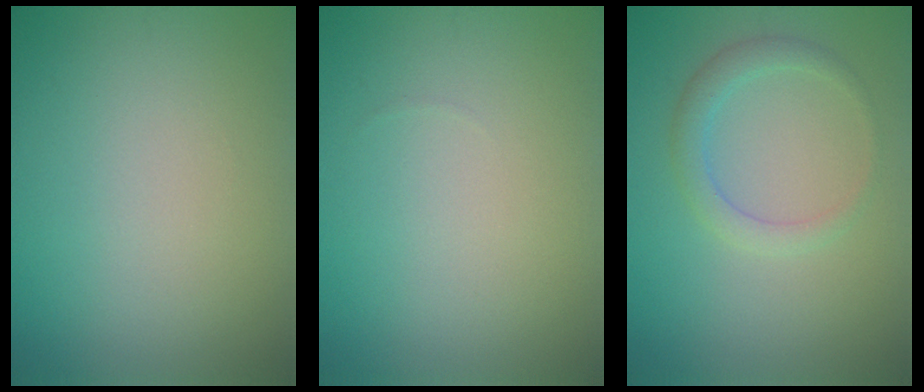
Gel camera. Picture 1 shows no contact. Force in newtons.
{"total": 0.0}
{"total": 2.2, "press": 2.2, "slide": 0.1}